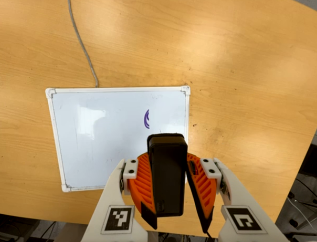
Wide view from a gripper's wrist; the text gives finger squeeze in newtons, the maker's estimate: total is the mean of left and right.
{"total": 7.9, "left": 8.4, "right": 7.5}